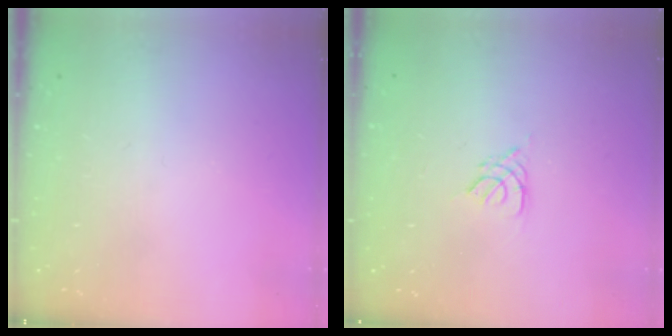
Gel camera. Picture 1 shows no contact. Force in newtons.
{"total": 2.8, "press": 2.7, "slide": 0.5}